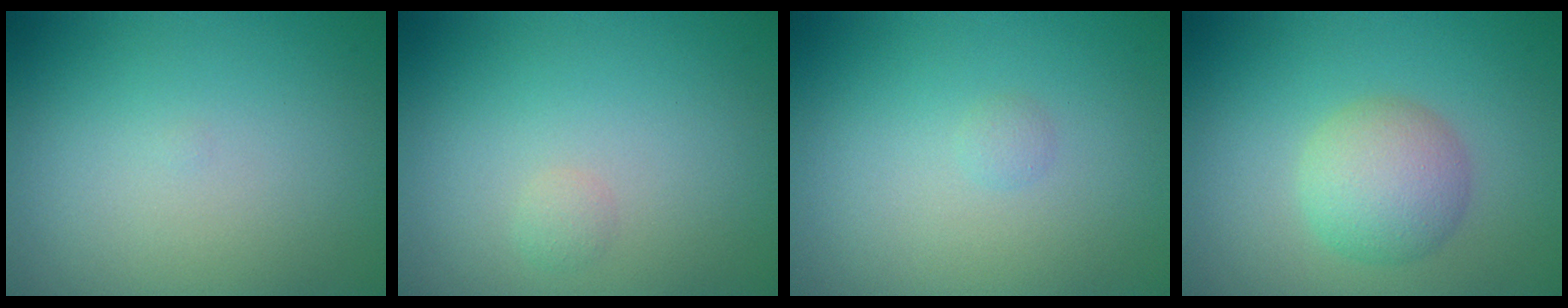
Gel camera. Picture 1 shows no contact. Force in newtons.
{"total": 0.6, "press": 0.6, "slide": 0.1}
{"total": 0.5, "press": 0.5, "slide": 0.0}
{"total": 3.5, "press": 3.5, "slide": 0.1}